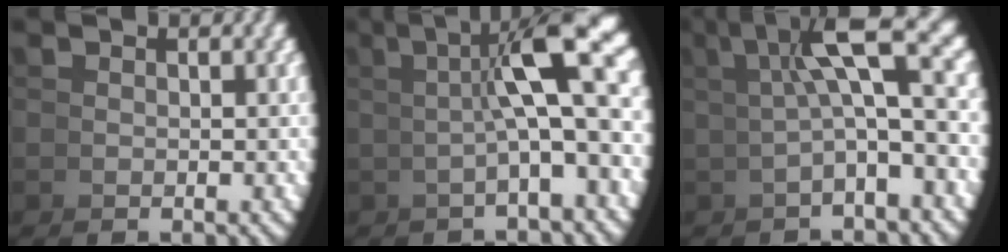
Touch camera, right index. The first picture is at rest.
{"total": 7.1, "force": [2.4, 1.0, 6.6], "torque": [-0.078, 0.024, 0.033]}
{"total": 6.2, "force": [2.9, 0.5, 5.5], "torque": [-0.066, 0.031, 0.044]}